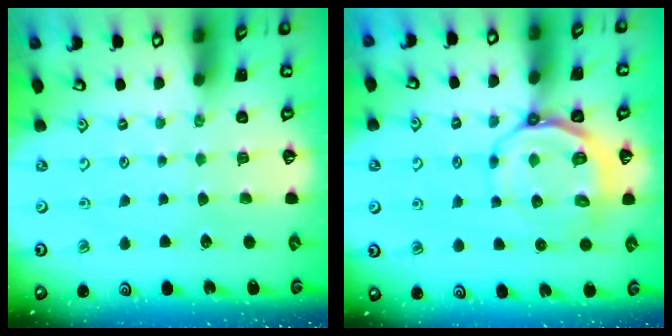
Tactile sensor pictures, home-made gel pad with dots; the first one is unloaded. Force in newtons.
{"total": 8.8, "press": 8.3, "slide": 3.0}